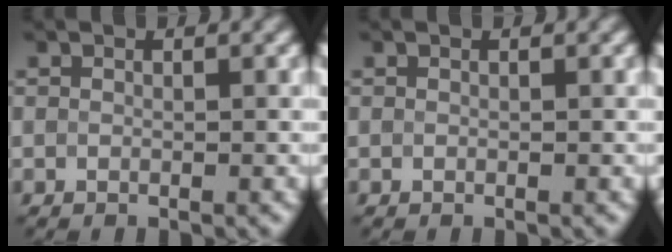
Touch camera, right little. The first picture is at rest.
{"total": 0.0}